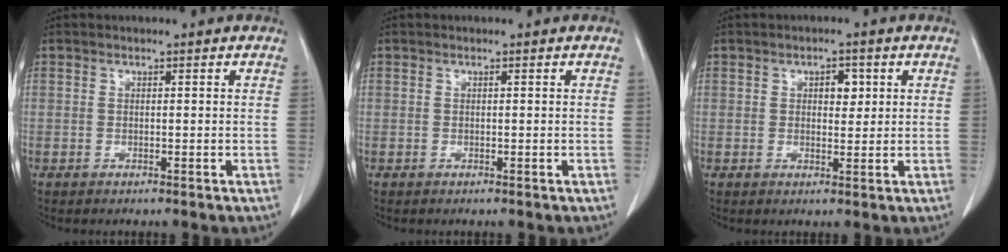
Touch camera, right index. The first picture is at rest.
{"total": 0.0}
{"total": 2.8, "force": [0.9, 1.5, 2.1], "torque": [-0.028, 0.002, 0.014]}